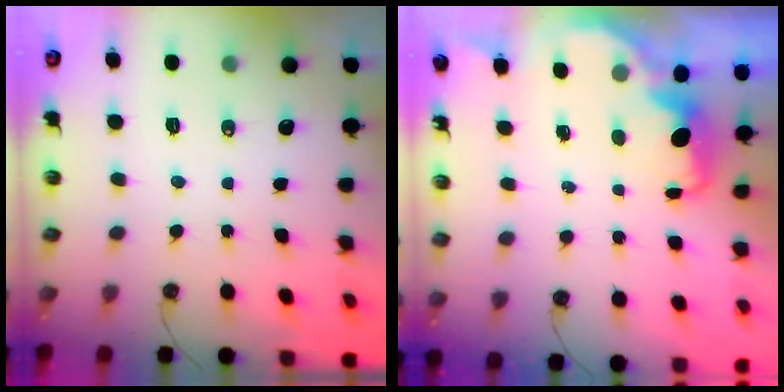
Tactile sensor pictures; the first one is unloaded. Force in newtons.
{"total": 1.9, "press": 1.8, "slide": 0.5}